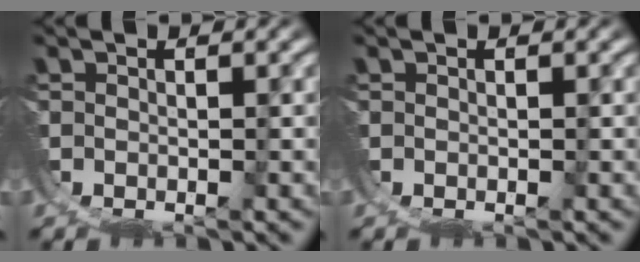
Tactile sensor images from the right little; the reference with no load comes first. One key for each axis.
{"total": 0.0}